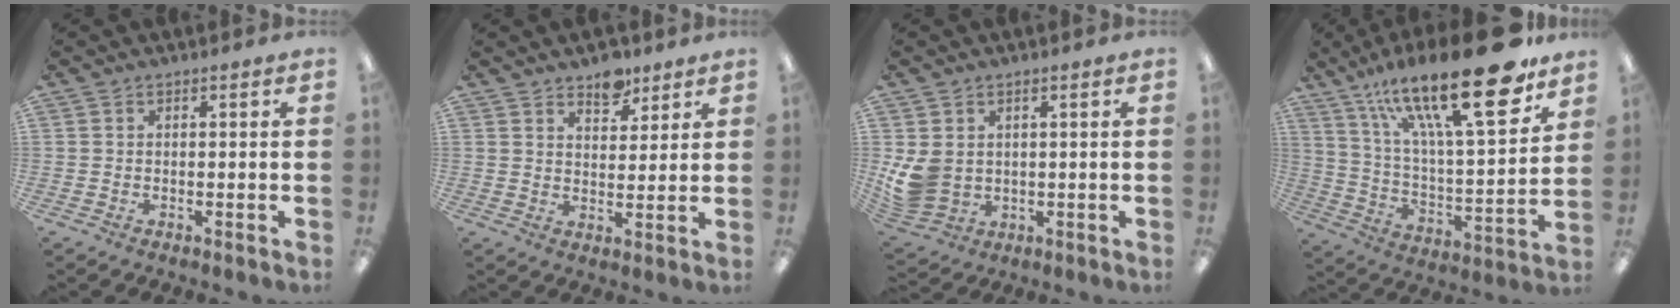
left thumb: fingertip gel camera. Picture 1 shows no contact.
{"total": 6.7, "force": [5.3, 3.4, 2.3], "torque": [-0.010, -0.032, 0.090]}
{"total": 7.9, "force": [1.3, 6.6, 4.3], "torque": [-0.100, -0.004, 0.029]}
{"total": 26.7, "force": [16.8, 7.7, 19.4], "torque": [-0.284, -0.109, 0.267]}